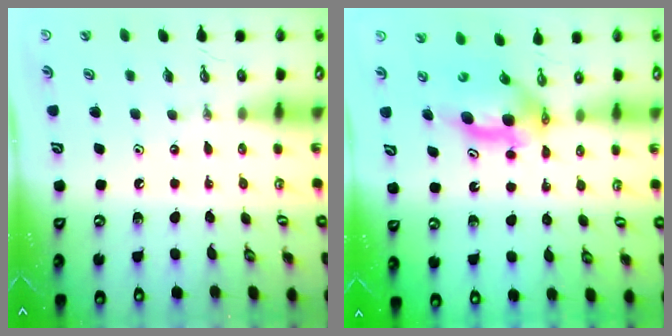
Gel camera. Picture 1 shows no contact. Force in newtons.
{"total": 5.1, "press": 5.1, "slide": 0.7}